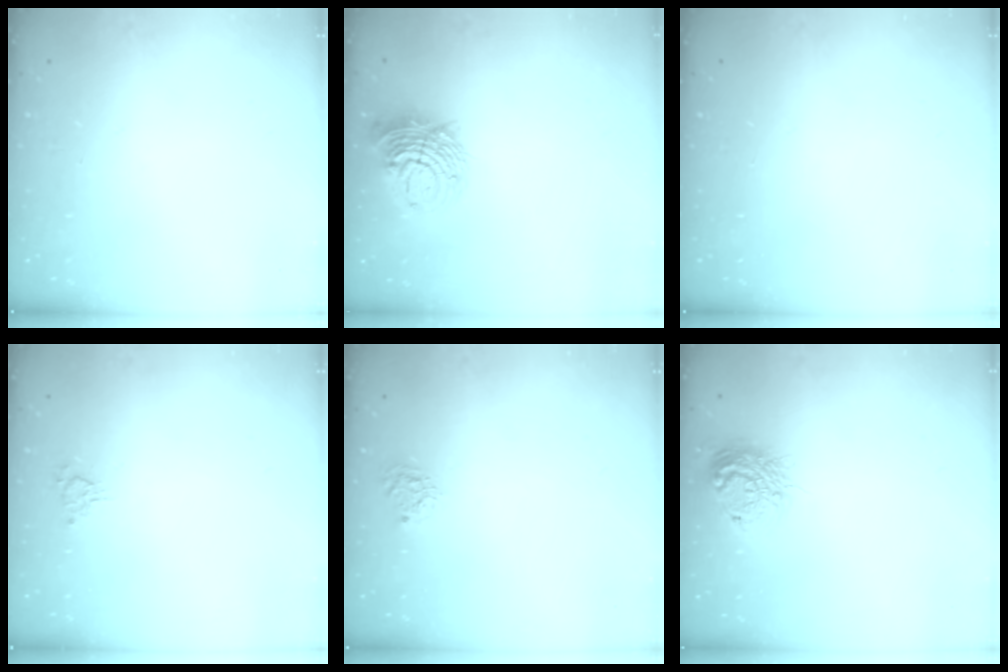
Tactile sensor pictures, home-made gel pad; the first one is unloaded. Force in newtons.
{"total": 13.0, "press": 12.9, "slide": 1.3}
{"total": 0.0}
{"total": 2.9, "press": 2.9, "slide": 0.5}
{"total": 5.4, "press": 5.4, "slide": 0.3}
{"total": 12.8, "press": 12.8, "slide": 0.7}